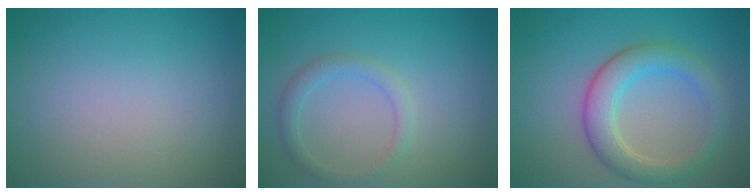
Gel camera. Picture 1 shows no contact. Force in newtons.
{"total": 1.8, "press": 1.8, "slide": 0.2}
{"total": 4.5, "press": 4.5, "slide": 0.3}